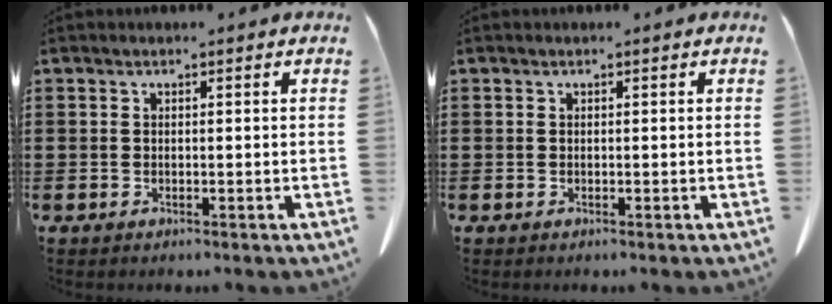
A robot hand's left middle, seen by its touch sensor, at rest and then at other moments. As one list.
[{"total": 0.0}]